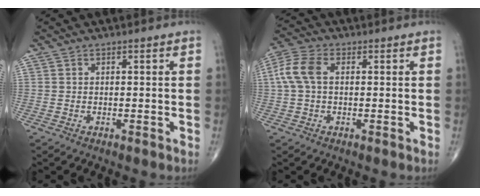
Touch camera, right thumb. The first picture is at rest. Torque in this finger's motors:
{"motor_torque": [-0.10, 0.15, 0.13, -0.12, 0.06]}